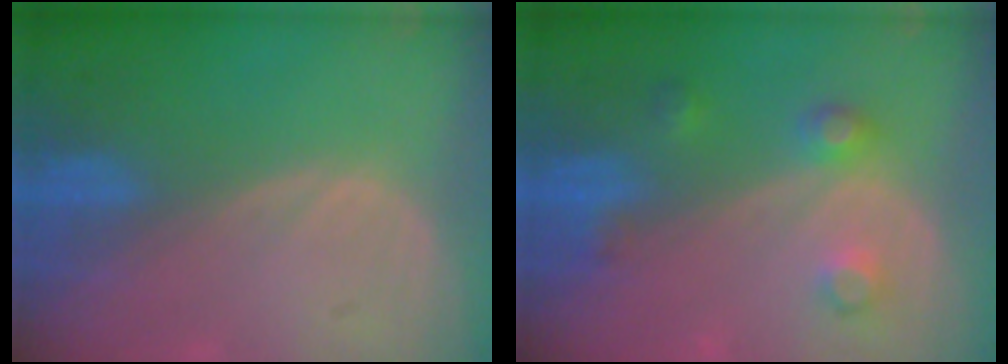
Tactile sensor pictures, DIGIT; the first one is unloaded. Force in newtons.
{"total": 3.8, "press": 3.8, "slide": 0.1}